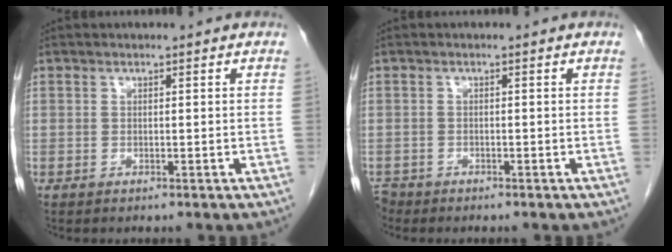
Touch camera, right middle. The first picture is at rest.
{"total": 1.7, "force": [-1.6, 0.6, -0.1], "torque": [-0.004, -0.004, -0.028]}